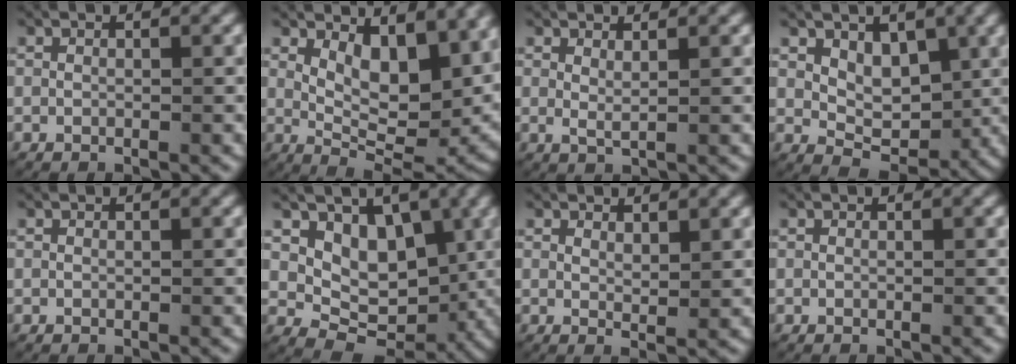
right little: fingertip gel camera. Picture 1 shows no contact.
{"total": 8.9, "force": [1.7, 3.8, 7.8], "torque": [-0.089, -0.026, 0.037]}
{"total": 1.5, "force": [0.5, 0.5, 1.3], "torque": [-0.027, -0.003, 0.013]}
{"total": 3.9, "force": [0.3, 2.9, 2.5], "torque": [-0.028, -0.030, 0.020]}
{"total": 0.0}
{"total": 6.6, "force": [-0.8, 5.1, 4.0], "torque": [-0.059, -0.038, 0.005]}
{"total": 1.5, "force": [0.8, 0.4, 1.2], "torque": [-0.020, -0.010, 0.018]}
{"total": 0.0}